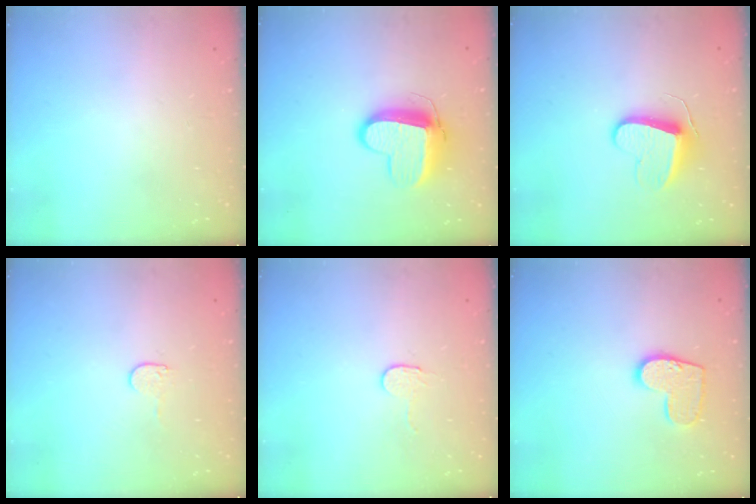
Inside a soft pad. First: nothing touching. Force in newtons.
{"total": 11.7, "press": 11.6, "slide": 1.3}
{"total": 9.2, "press": 9.2, "slide": 0.3}
{"total": 4.0, "press": 4.0, "slide": 0.3}
{"total": 2.7, "press": 2.7, "slide": 0.2}
{"total": 10.2, "press": 10.2, "slide": 0.2}